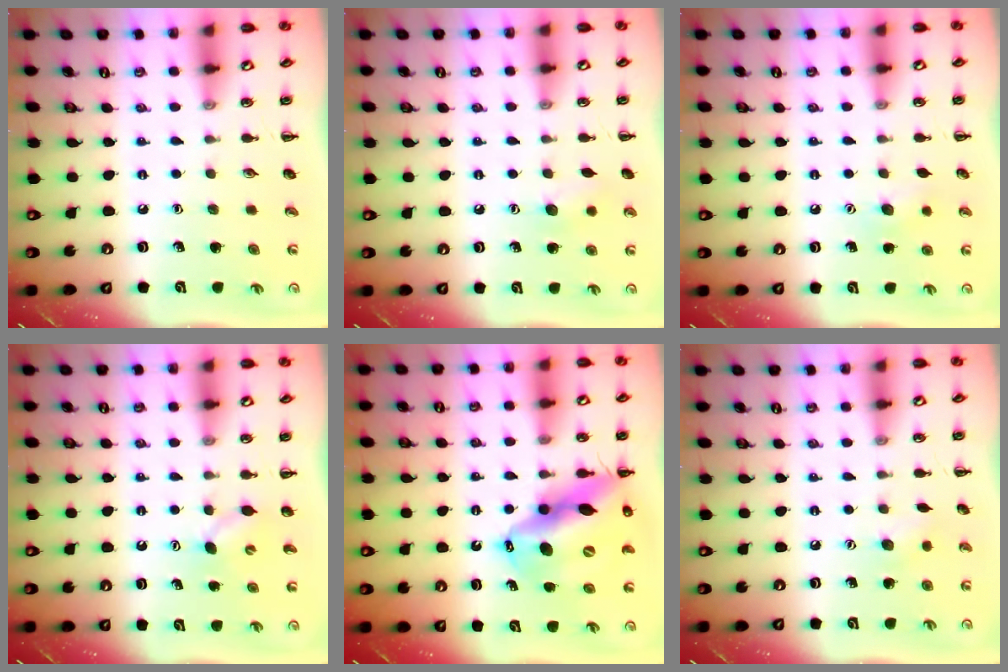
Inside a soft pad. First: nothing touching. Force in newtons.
{"total": 6.9, "press": 6.7, "slide": 1.7}
{"total": 7.9, "press": 7.6, "slide": 1.9}
{"total": 4.7, "press": 4.6, "slide": 1.1}
{"total": 18.1, "press": 17.3, "slide": 5.4}
{"total": 6.6, "press": 6.4, "slide": 1.3}